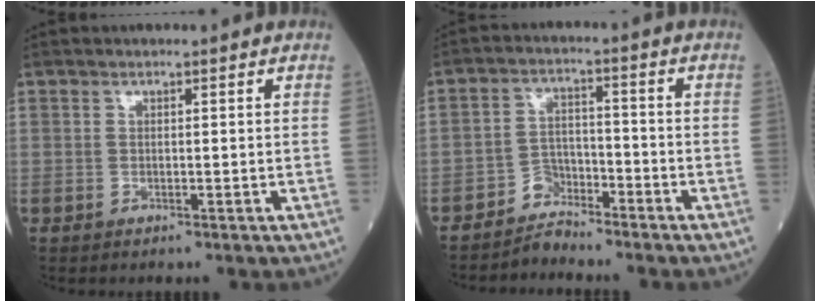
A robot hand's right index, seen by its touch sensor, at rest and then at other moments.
{"total": 3.8, "force": [-3.5, 1.3, -0.2], "torque": [0.008, 0.002, -0.066]}